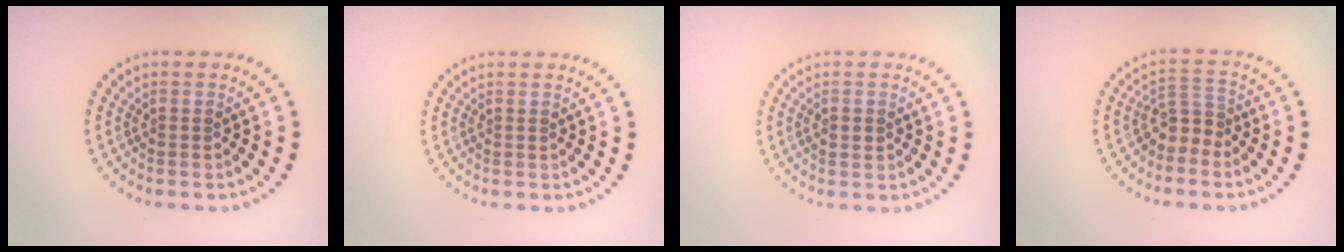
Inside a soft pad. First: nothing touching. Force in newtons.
{"total": 0.0}
{"total": 1.5, "press": 1.4, "slide": 0.2}
{"total": 2.6, "press": 1.9, "slide": 1.7}